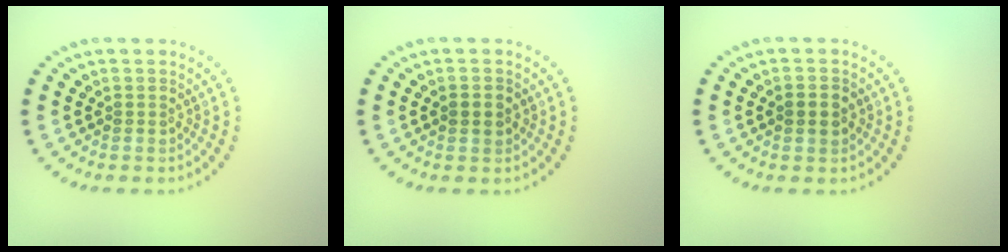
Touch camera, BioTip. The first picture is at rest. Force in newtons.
{"total": 1.8, "press": 1.8, "slide": 0.0}
{"total": 1.7, "press": 1.7, "slide": 0.2}